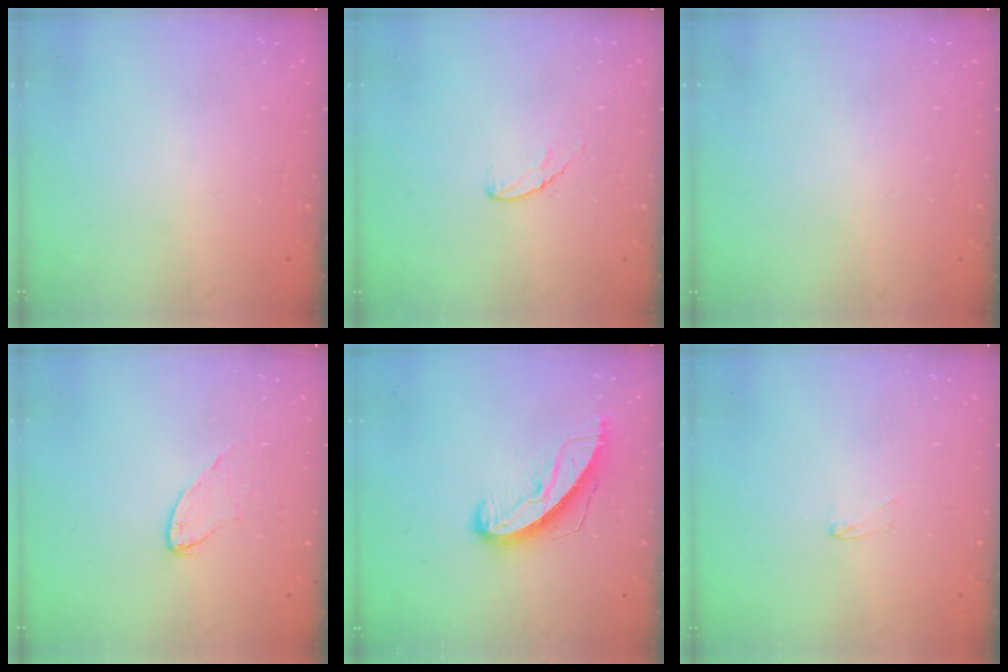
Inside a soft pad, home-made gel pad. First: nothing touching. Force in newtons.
{"total": 5.8, "press": 5.8, "slide": 0.3}
{"total": 0.0}
{"total": 6.1, "press": 6.1, "slide": 0.5}
{"total": 9.4, "press": 9.4, "slide": 0.4}
{"total": 1.7, "press": 1.6, "slide": 0.1}